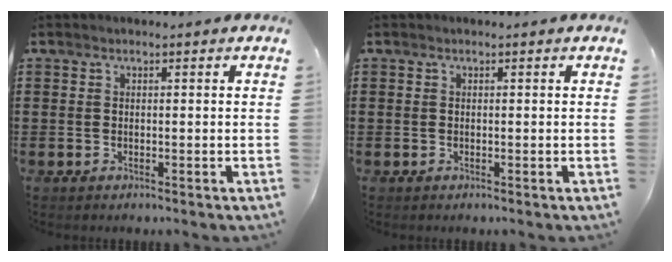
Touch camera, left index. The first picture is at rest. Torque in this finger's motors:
{"motor_torque": [-0.02, 0.01, 0.01, -0.01]}